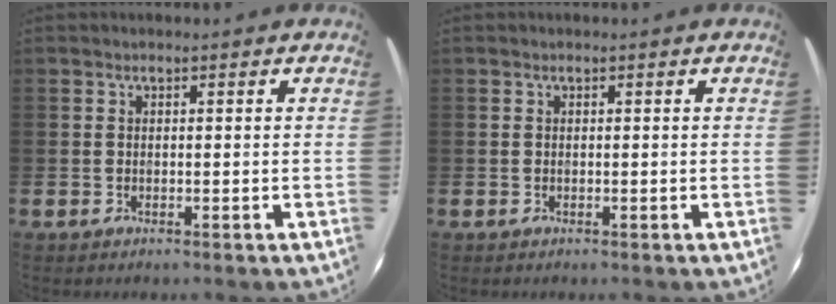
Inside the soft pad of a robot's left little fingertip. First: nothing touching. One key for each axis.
{"total": 0.0}